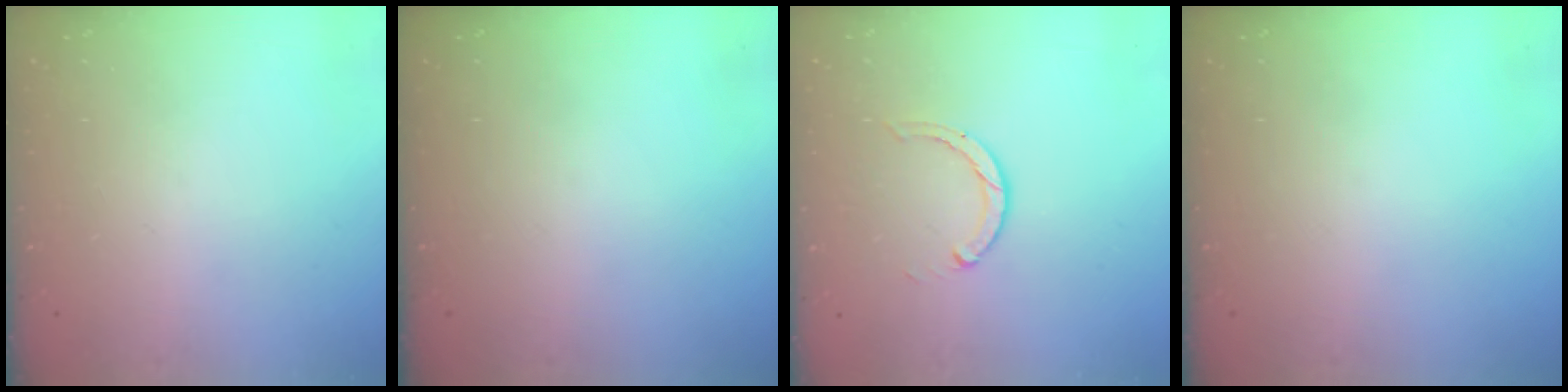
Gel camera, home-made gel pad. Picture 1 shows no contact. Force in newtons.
{"total": 0.0}
{"total": 1.9, "press": 1.9, "slide": 0.2}
{"total": 0.0}